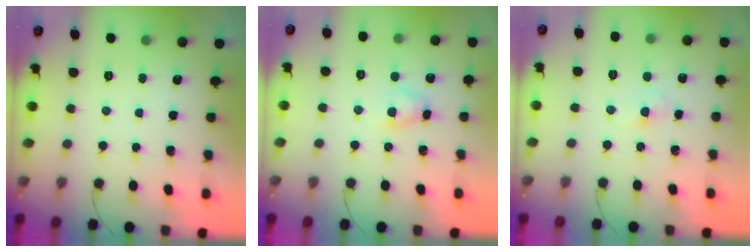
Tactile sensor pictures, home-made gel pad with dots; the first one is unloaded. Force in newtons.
{"total": 4.1, "press": 4.1, "slide": 0.6}
{"total": 2.9, "press": 2.6, "slide": 1.2}